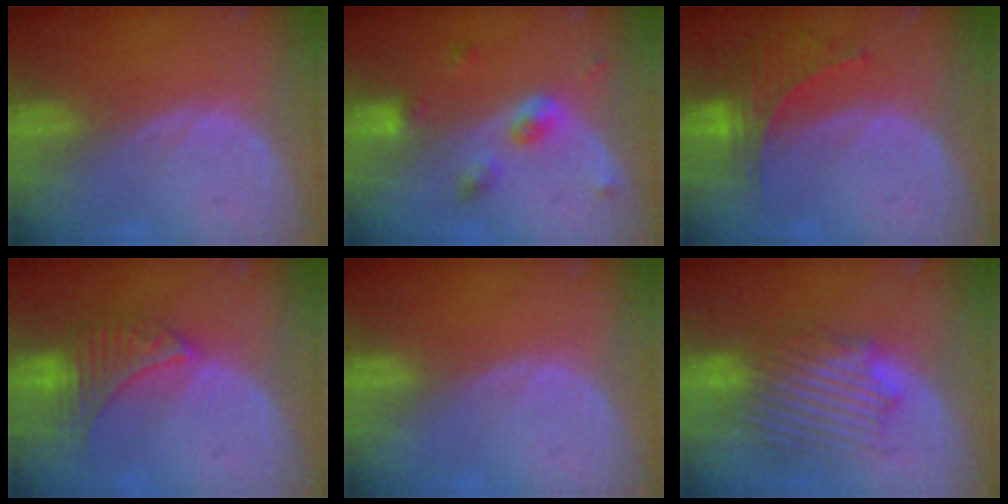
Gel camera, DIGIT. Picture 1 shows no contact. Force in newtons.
{"total": 4.8, "press": 4.4, "slide": 1.8}
{"total": 6.2, "press": 5.8, "slide": 2.2}
{"total": 6.7, "press": 6.6, "slide": 0.8}
{"total": 0.0}
{"total": 8.6, "press": 8.5, "slide": 1.6}